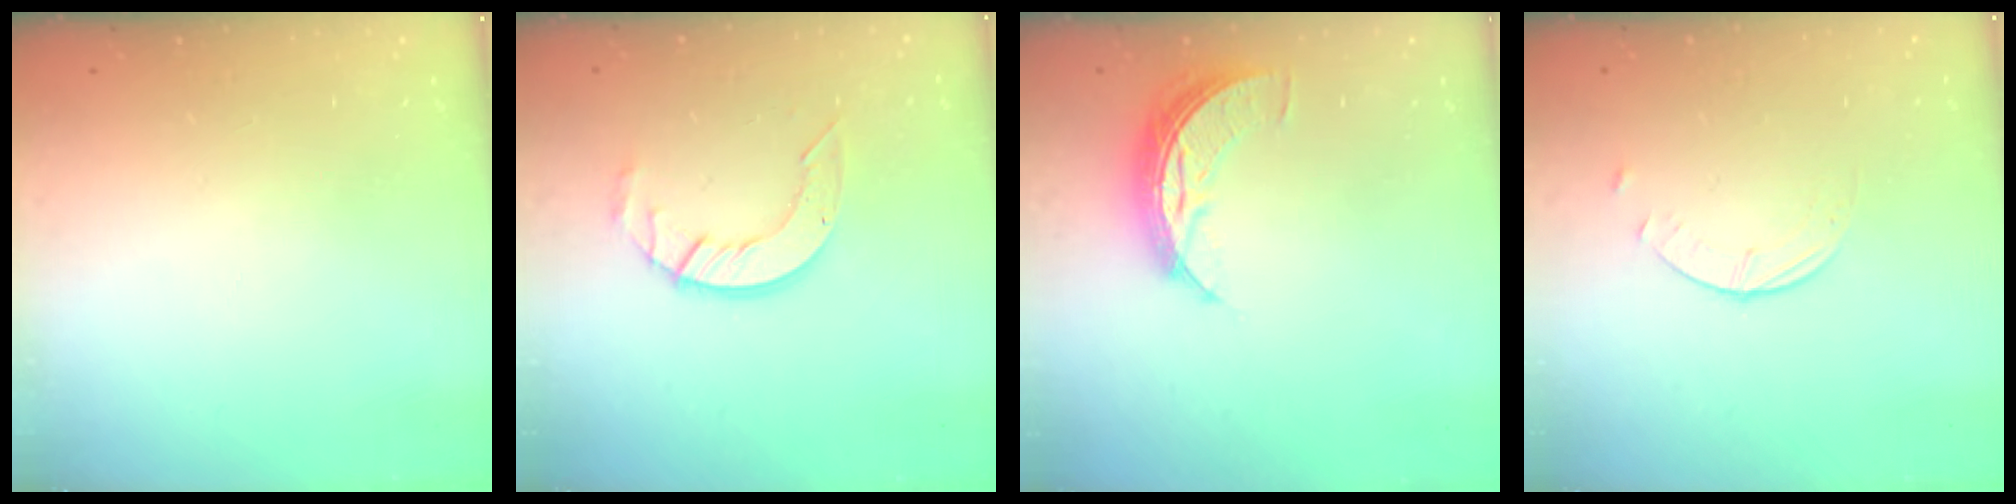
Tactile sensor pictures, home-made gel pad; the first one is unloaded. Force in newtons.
{"total": 8.7, "press": 8.6, "slide": 0.8}
{"total": 7.9, "press": 7.9, "slide": 0.4}
{"total": 0.9, "press": 0.9, "slide": 0.2}